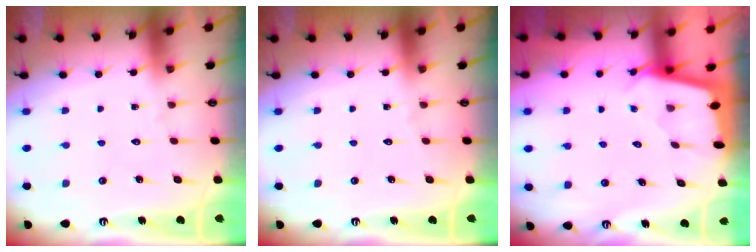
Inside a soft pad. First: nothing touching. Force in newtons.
{"total": 0.0}
{"total": 2.0, "press": 2.0, "slide": 0.2}